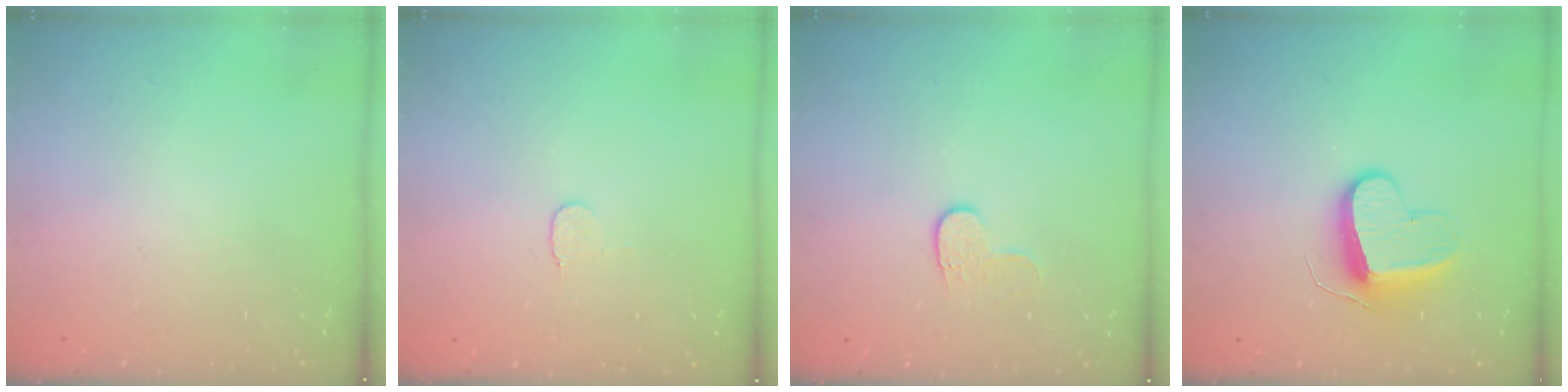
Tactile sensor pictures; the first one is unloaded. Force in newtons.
{"total": 3.5, "press": 3.5, "slide": 0.4}
{"total": 4.6, "press": 4.6, "slide": 0.5}
{"total": 10.3, "press": 10.2, "slide": 1.2}